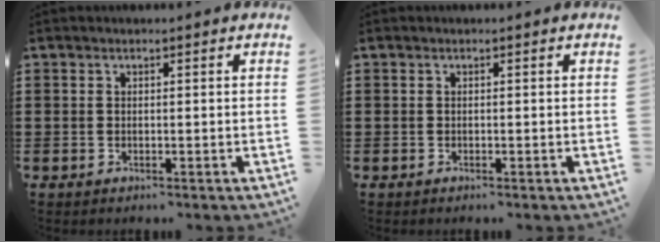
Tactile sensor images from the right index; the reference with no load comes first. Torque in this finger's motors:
{"motor_torque": [0.29, 0.82, 0.05, 0.00]}